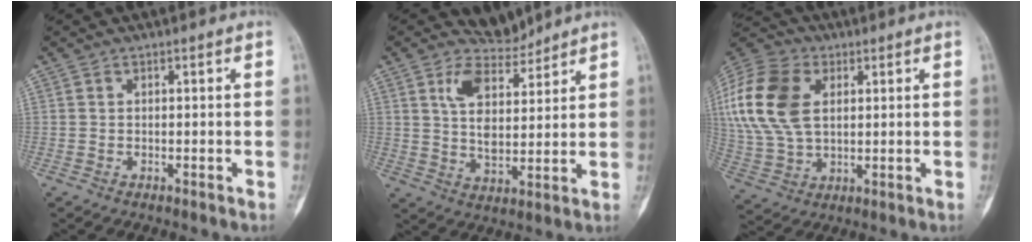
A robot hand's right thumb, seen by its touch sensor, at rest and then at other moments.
{"total": 7.3, "force": [6.1, 3.2, 2.5], "torque": [-0.032, -0.050, 0.123]}
{"total": 18.8, "force": [4.6, 12.4, 13.4], "torque": [-0.286, 0.004, 0.085]}